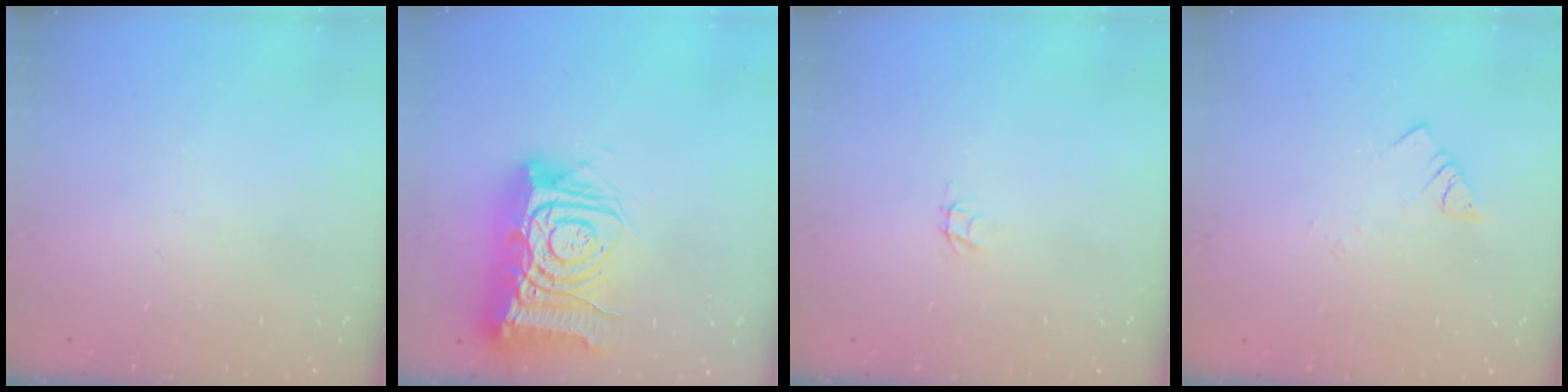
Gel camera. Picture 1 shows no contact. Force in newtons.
{"total": 17.8, "press": 17.7, "slide": 1.9}
{"total": 1.8, "press": 1.8, "slide": 0.1}
{"total": 2.8, "press": 2.8, "slide": 0.3}